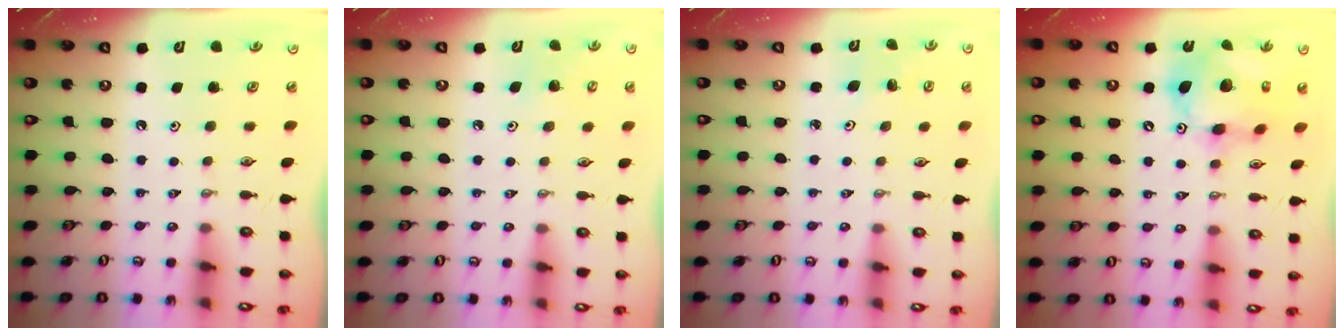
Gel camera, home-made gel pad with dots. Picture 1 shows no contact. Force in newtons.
{"total": 3.9, "press": 3.9, "slide": 0.3}
{"total": 3.0, "press": 3.0, "slide": 0.2}
{"total": 15.2, "press": 15.1, "slide": 1.5}